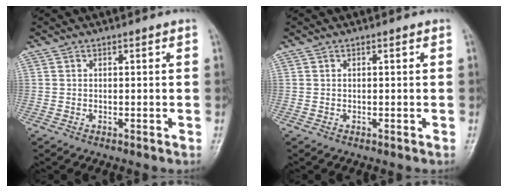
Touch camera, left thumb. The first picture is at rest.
{"total": 0.0}